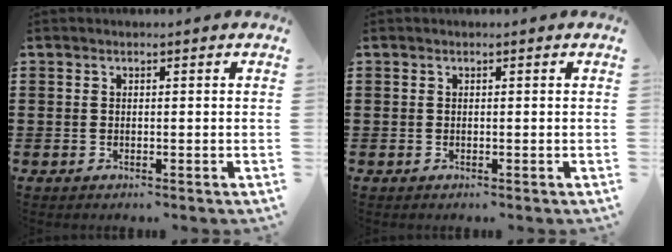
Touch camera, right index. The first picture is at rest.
{"total": 0.0}